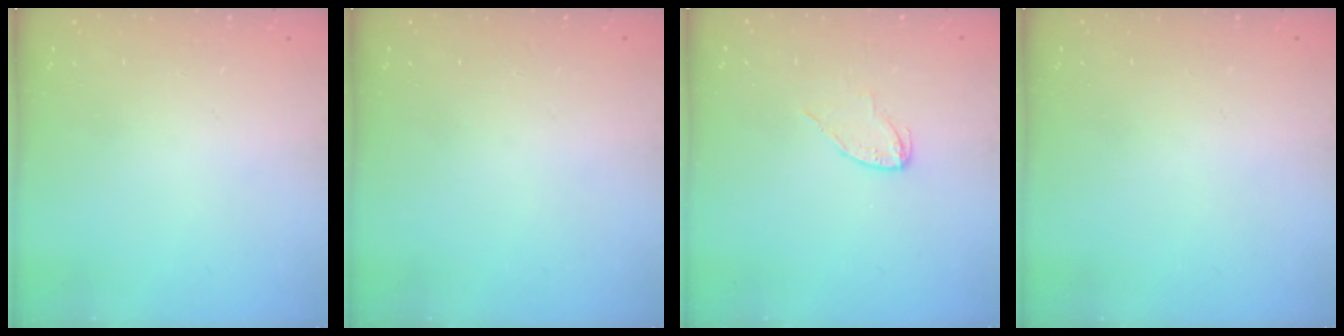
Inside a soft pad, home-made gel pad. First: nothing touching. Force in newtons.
{"total": 0.0}
{"total": 4.2, "press": 4.2, "slide": 0.4}
{"total": 0.0}